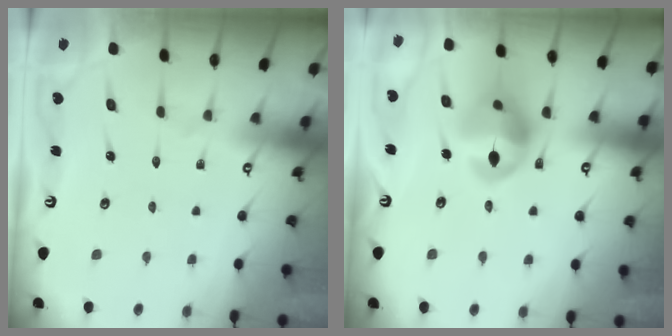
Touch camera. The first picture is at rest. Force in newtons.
{"total": 14.7, "press": 14.5, "slide": 2.1}